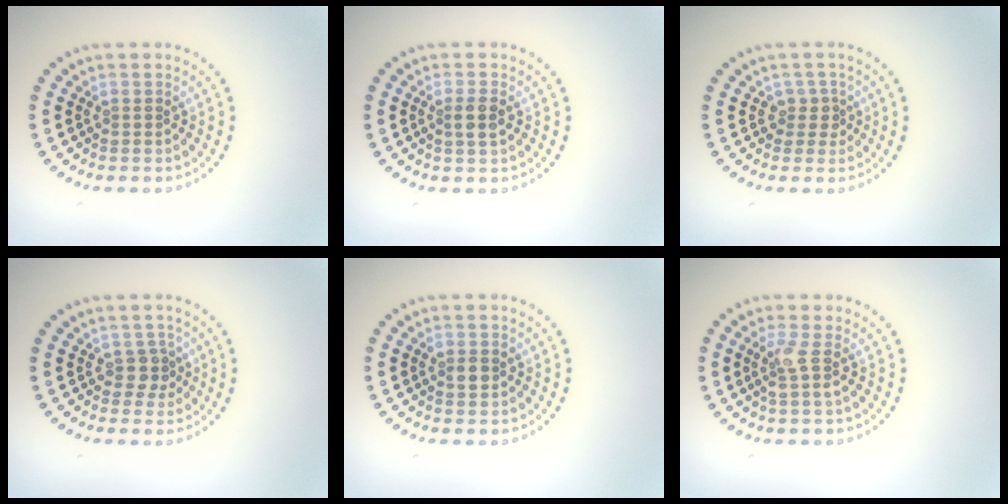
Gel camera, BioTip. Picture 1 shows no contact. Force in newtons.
{"total": 1.9, "press": 1.7, "slide": 0.8}
{"total": 1.7, "press": 1.3, "slide": 1.1}
{"total": 1.8, "press": 1.5, "slide": 0.9}
{"total": 1.9, "press": 1.9, "slide": 0.1}
{"total": 2.0, "press": 1.5, "slide": 1.3}